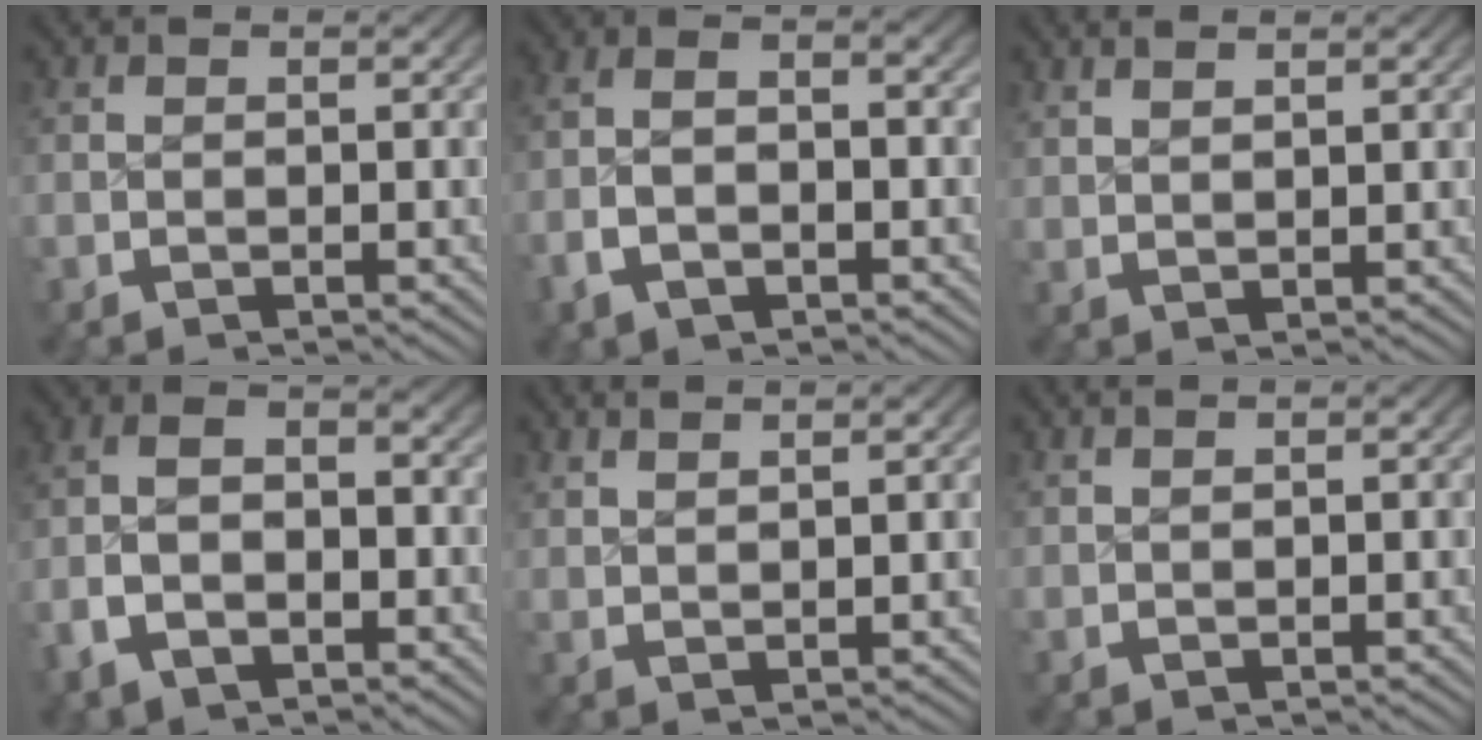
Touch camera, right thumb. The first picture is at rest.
{"total": 4.0, "force": [-1.1, 2.2, 3.1], "torque": [-0.063, 0.000, -0.025]}
{"total": 2.0, "force": [1.9, 0.1, 0.6], "torque": [-0.004, 0.006, 0.042]}
{"total": 5.7, "force": [-1.2, 3.6, 4.3], "torque": [-0.086, -0.001, -0.030]}
{"total": 2.7, "force": [2.5, 0.2, 1.1], "torque": [-0.010, 0.007, 0.052]}
{"total": 1.2, "force": [1.2, 0.0, 0.4], "torque": [-0.002, 0.004, 0.027]}